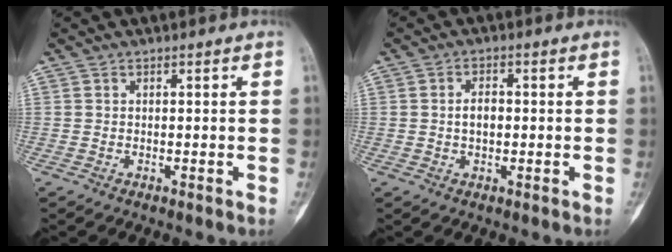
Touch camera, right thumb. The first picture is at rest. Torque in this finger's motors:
{"motor_torque": [-0.43, 0.41, 0.28, 0.28, -0.07]}